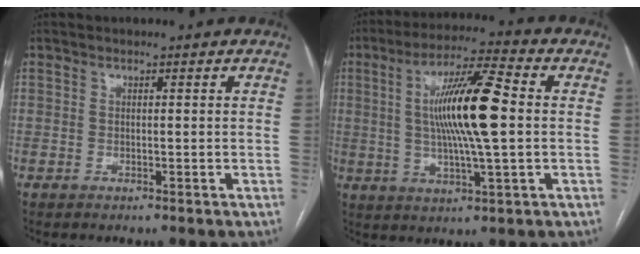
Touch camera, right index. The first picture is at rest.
{"total": 13.8, "force": [1.1, 1.1, 13.7], "torque": [-0.251, 0.010, 0.016]}